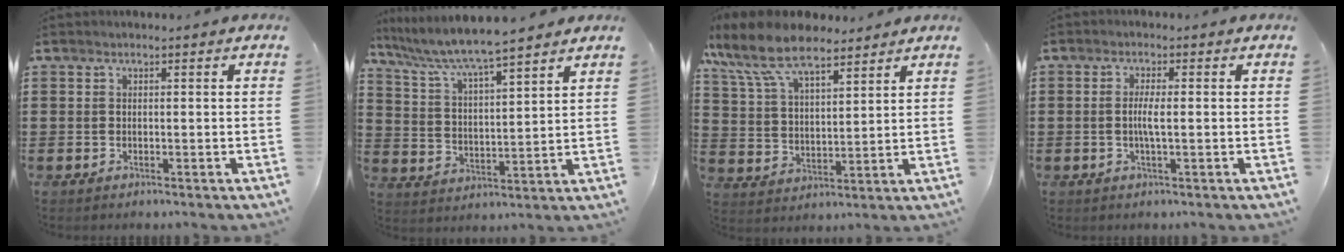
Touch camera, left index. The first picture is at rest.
{"total": 6.2, "force": [5.6, 0.1, 2.6], "torque": [-0.078, -0.032, 0.091]}
{"total": 10.6, "force": [8.3, 3.8, 5.3], "torque": [-0.135, -0.024, 0.152]}
{"total": 3.1, "force": [-0.2, 0.2, 3.0], "torque": [-0.063, -0.008, -0.007]}